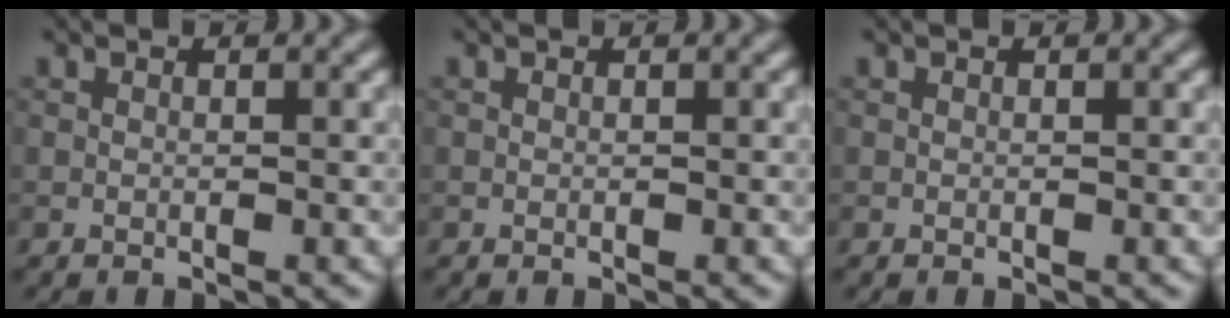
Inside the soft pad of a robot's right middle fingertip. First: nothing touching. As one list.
[{"total": 0.0}, {"total": 0.0}]